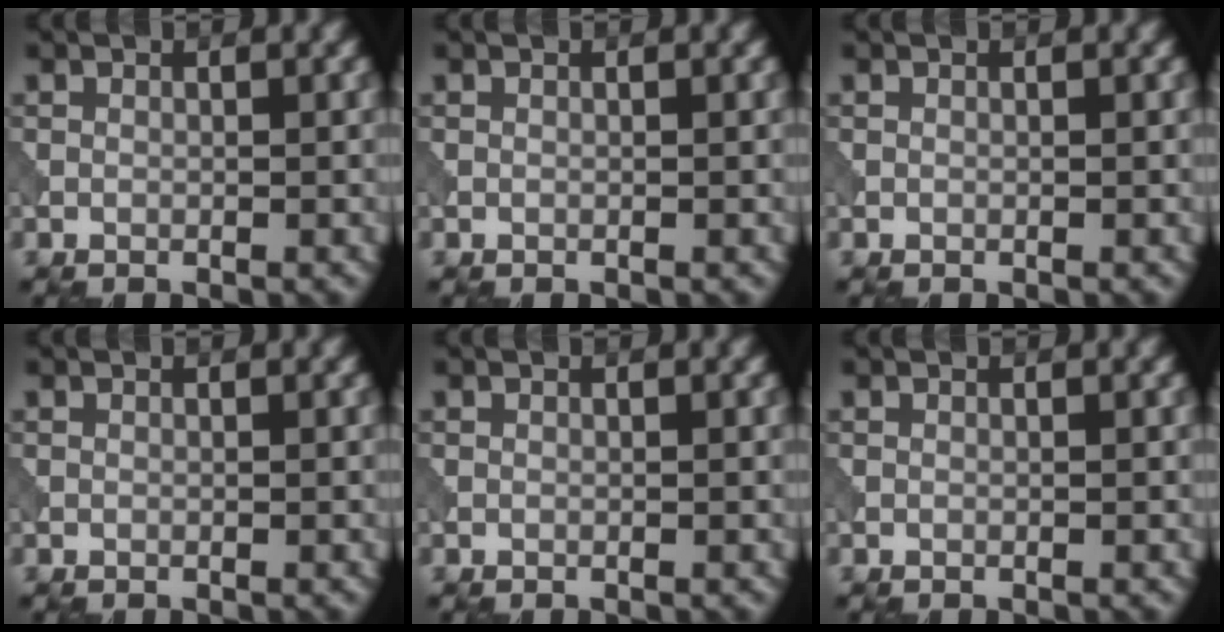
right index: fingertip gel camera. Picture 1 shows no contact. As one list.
[{"total": 0.0}, {"total": 0.0}, {"total": 0.0}, {"total": 0.0}, {"total": 0.0}]